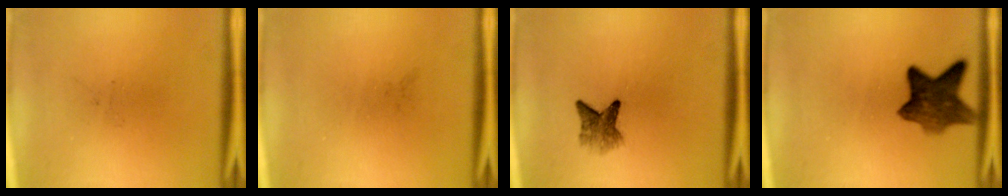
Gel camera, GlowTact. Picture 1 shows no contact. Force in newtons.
{"total": 0.0}
{"total": 3.6}
{"total": 7.7}